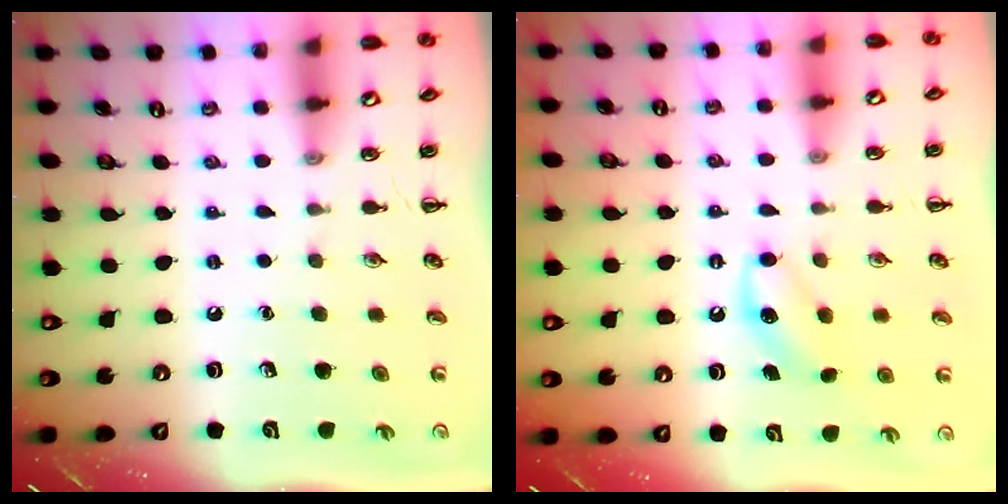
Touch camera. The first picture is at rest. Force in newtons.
{"total": 7.0, "press": 6.8, "slide": 1.7}